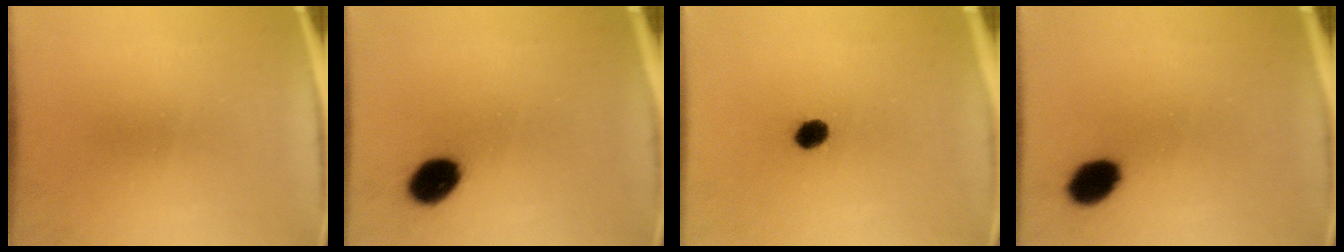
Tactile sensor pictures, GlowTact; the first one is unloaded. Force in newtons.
{"total": 7.7}
{"total": 3.2}
{"total": 6.7}